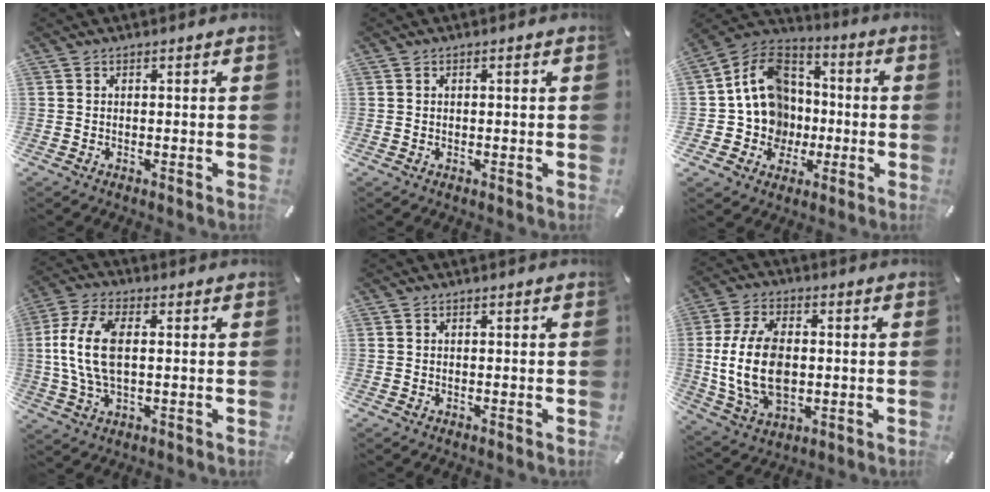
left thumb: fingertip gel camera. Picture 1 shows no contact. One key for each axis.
{"total": 0.7, "fx": 0.1, "fy": 0.3, "fz": 0.7, "tx": -0.014, "ty": 0.002, "tz": 0.002}
{"total": 14.9, "fx": -1.9, "fy": 13.7, "fz": 5.4, "tx": -0.112, "ty": 0.011, "tz": -0.024}
{"total": 11.7, "fx": 1.0, "fy": 5.8, "fz": 10.1, "tx": -0.228, "ty": -0.007, "tz": 0.016}
{"total": 0.0}
{"total": 14.9, "fx": -0.3, "fy": 9.9, "fz": 11.2, "tx": -0.254, "ty": 0.004, "tz": -0.001}